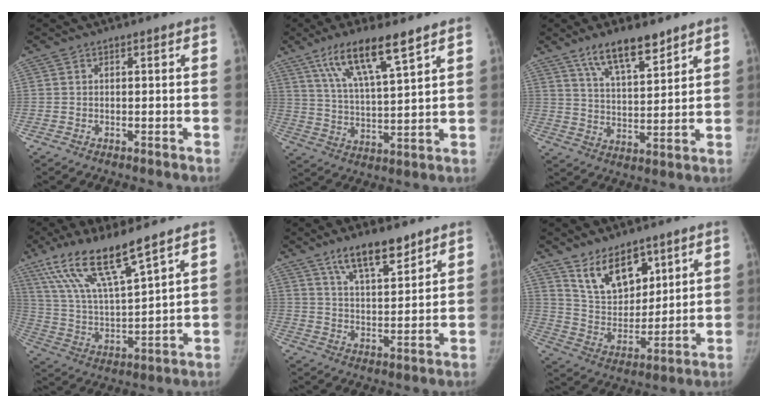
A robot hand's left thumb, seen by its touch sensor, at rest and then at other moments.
{"total": 13.0, "force": [8.1, 2.5, 9.8], "torque": [-0.170, -0.028, 0.154]}
{"total": 10.9, "force": [7.7, 3.4, 7.0], "torque": [-0.096, -0.043, 0.140]}
{"total": 16.3, "force": [10.9, 3.0, 11.7], "torque": [-0.215, -0.049, 0.220]}
{"total": 10.3, "force": [7.2, 3.4, 6.4], "torque": [-0.083, -0.044, 0.130]}
{"total": 13.1, "force": [8.3, 7.4, 7.0], "torque": [-0.079, -0.056, 0.162]}